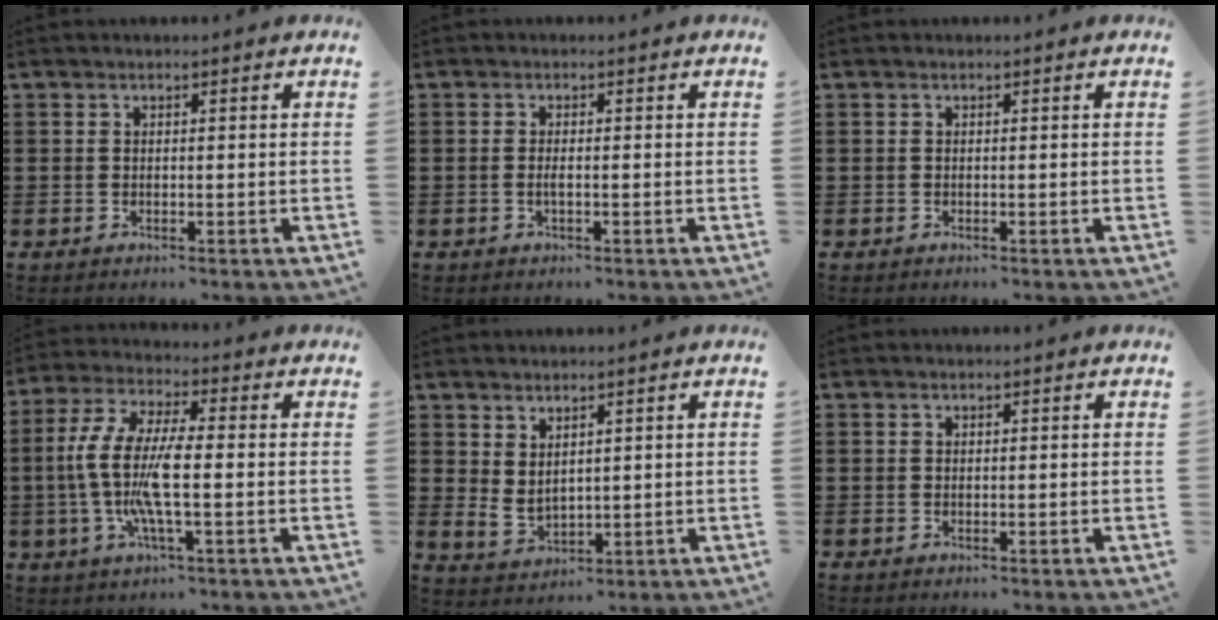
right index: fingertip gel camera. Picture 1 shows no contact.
{"total": 1.0, "force": [-0.3, 0.1, 1.0], "torque": [-0.018, -0.001, -0.004]}
{"total": 0.0}
{"total": 9.6, "force": [-1.6, 2.3, 9.2], "torque": [-0.221, -0.020, -0.042]}
{"total": 2.6, "force": [1.9, 1.3, 1.2], "torque": [-0.028, -0.001, 0.037]}
{"total": 0.0}